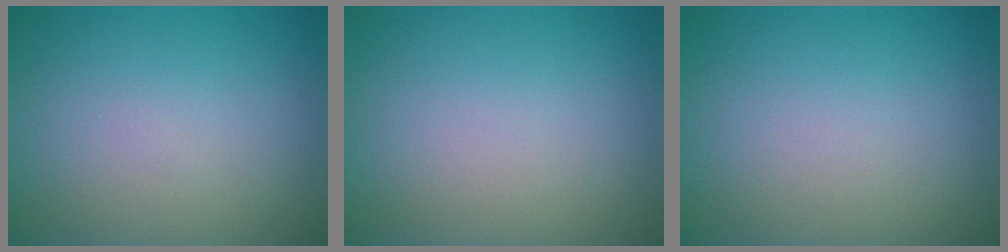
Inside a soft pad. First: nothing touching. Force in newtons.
{"total": 0.0}
{"total": 0.0}